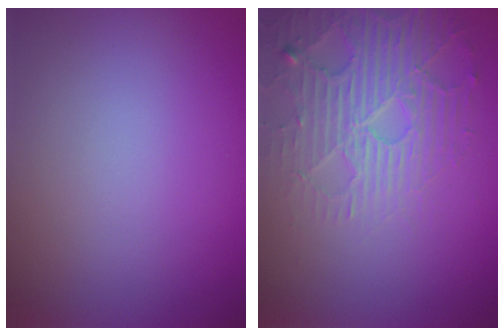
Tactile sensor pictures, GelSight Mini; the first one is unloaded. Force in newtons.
{"total": 4.8, "press": 3.7, "slide": 3.0}